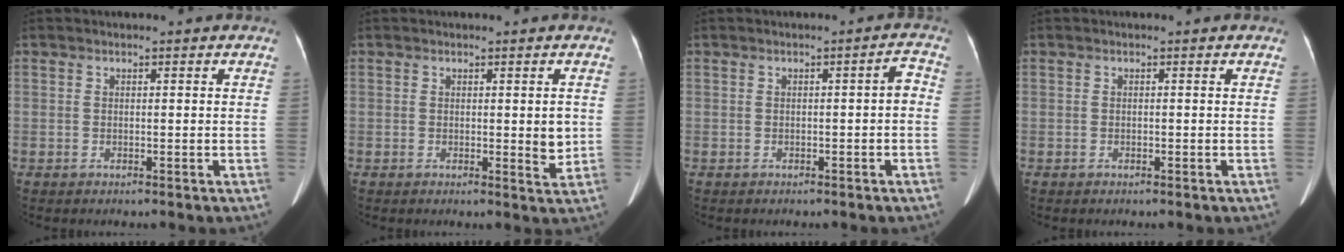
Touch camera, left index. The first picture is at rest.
{"total": 2.8, "force": [0.2, 0.8, 2.7], "torque": [-0.032, -0.005, 0.004]}
{"total": 2.1, "force": [-0.5, 0.5, 2.0], "torque": [-0.017, 0.013, -0.009]}
{"total": 0.0}